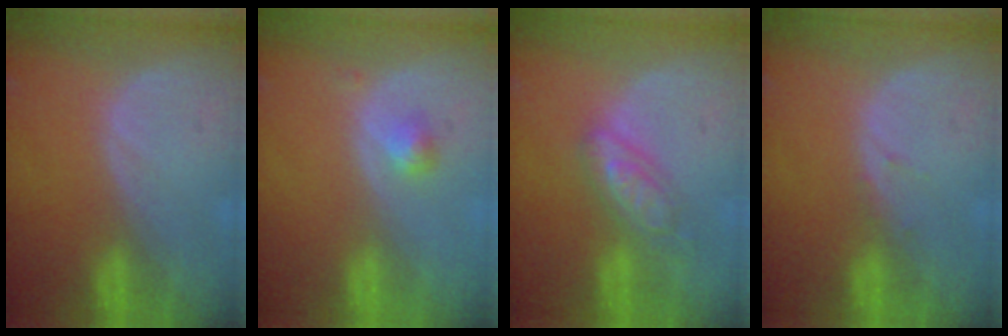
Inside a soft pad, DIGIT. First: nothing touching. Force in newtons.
{"total": 2.0, "press": 2.0, "slide": 0.2}
{"total": 5.5, "press": 5.5, "slide": 0.2}
{"total": 0.8, "press": 0.7, "slide": 0.3}